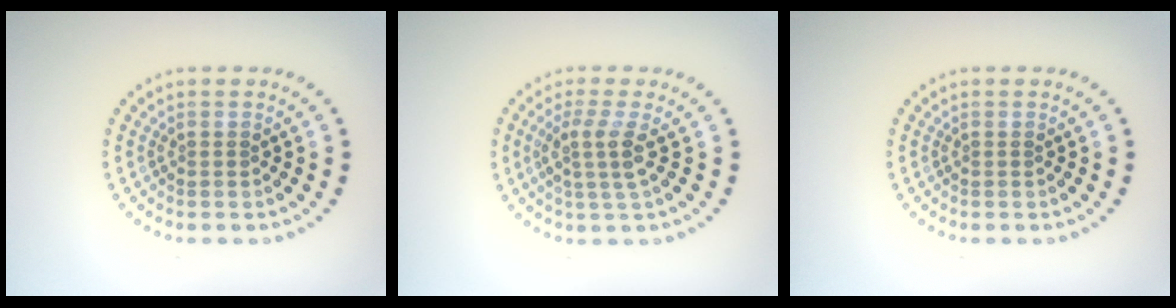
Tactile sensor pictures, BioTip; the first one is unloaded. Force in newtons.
{"total": 2.5, "press": 1.9, "slide": 1.6}
{"total": 0.0}